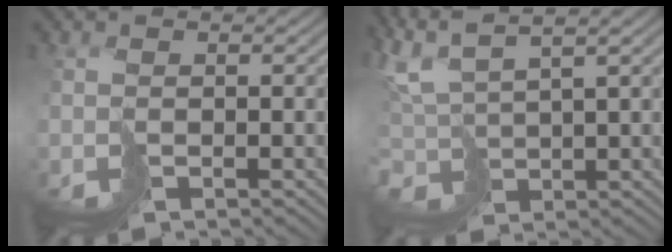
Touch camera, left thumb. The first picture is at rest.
{"total": 6.3, "force": [5.6, 1.4, 2.6], "torque": [-0.077, 0.028, 0.116]}